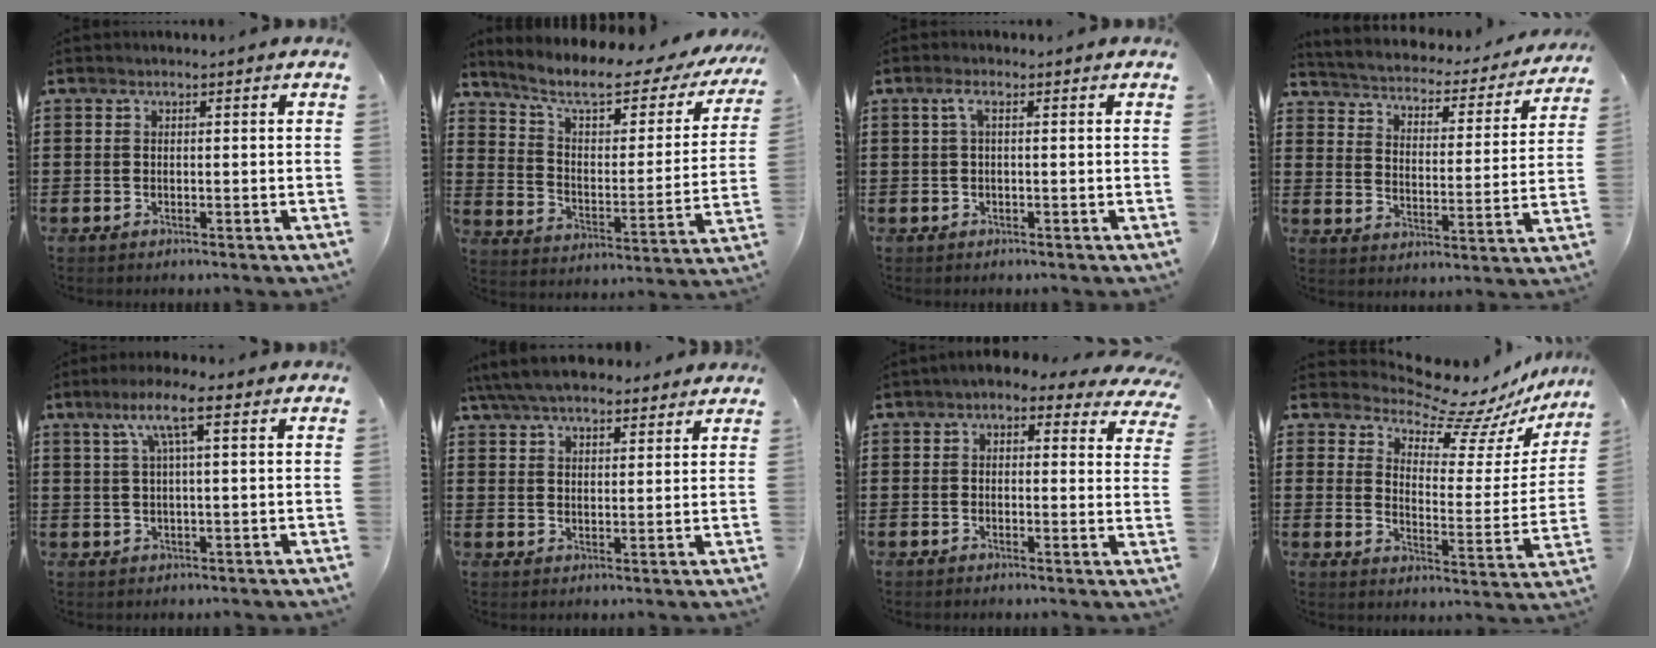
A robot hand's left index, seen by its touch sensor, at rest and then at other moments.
{"total": 8.2, "force": [5.8, 2.1, 5.3], "torque": [-0.119, -0.034, 0.092]}
{"total": 1.6, "force": [0.2, 0.4, 1.6], "torque": [-0.033, 0.001, 0.003]}
{"total": 2.1, "force": [2.1, 0.4, 0.4], "torque": [-0.027, -0.027, 0.023]}
{"total": 5.7, "force": [2.2, 0.6, 5.2], "torque": [-0.106, 0.004, 0.034]}
{"total": 6.8, "force": [6.1, 1.6, 2.5], "torque": [-0.068, -0.013, 0.115]}
{"total": 2.6, "force": [1.6, 1.4, 1.6], "torque": [-0.039, 0.000, 0.026]}
{"total": 9.5, "force": [8.8, 2.0, 3.0], "torque": [-0.069, -0.075, 0.153]}